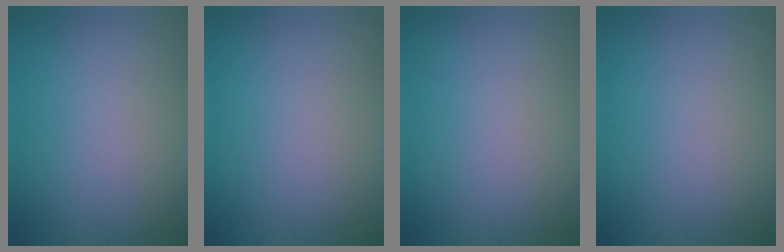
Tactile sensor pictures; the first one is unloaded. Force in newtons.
{"total": 0.0}
{"total": 0.0}
{"total": 0.0}